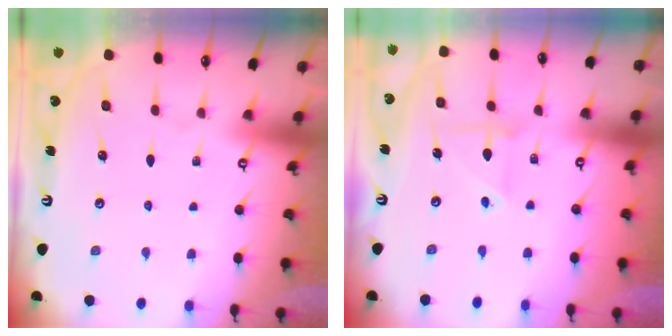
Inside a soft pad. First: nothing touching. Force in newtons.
{"total": 4.4, "press": 4.4, "slide": 0.7}